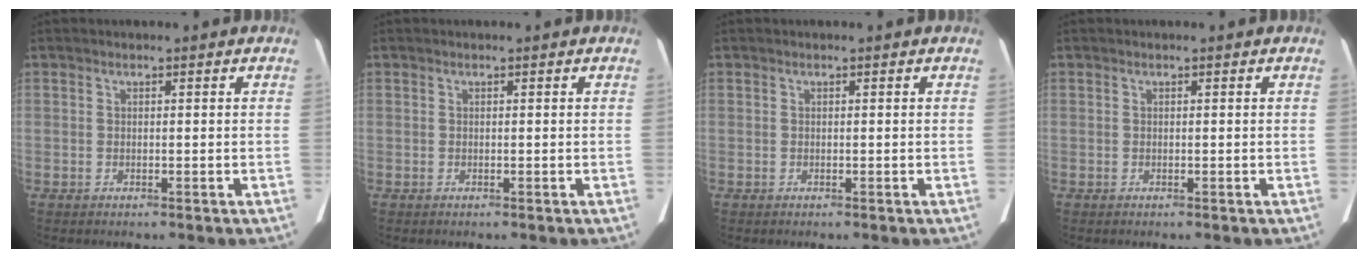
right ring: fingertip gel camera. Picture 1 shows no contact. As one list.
[{"total": 0.0}, {"total": 0.0}, {"total": 0.0}]